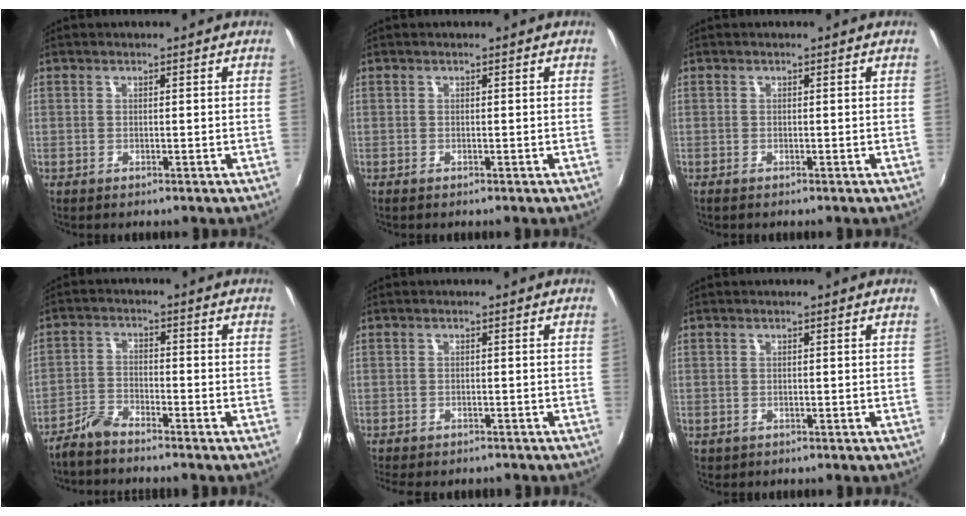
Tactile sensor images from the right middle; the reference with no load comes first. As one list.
[{"total": 0.0}, {"total": 0.6, "force": [-0.5, 0.1, 0.3], "torque": [-0.007, -0.003, -0.011]}, {"total": 4.3, "force": [-3.9, 0.8, 1.5], "torque": [-0.041, 0.001, -0.080]}, {"total": 4.4, "force": [-3.7, 1.6, 1.8], "torque": [-0.045, -0.016, -0.051]}, {"total": 0.7, "force": [-0.2, 0.7, 0.2], "torque": [-0.003, -0.003, -0.003]}]